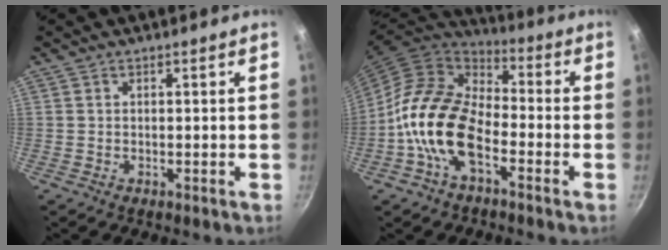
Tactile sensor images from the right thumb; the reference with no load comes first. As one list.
[{"total": 16.2, "force": [-5.2, 9.6, 11.9], "torque": [-0.197, 0.046, -0.117]}]